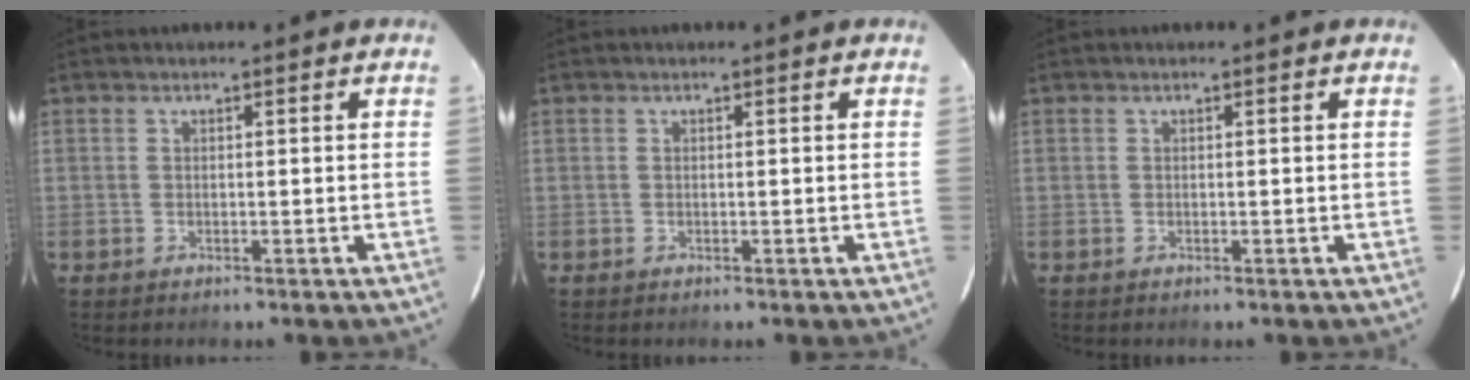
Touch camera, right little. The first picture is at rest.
{"total": 0.0}
{"total": 0.0}